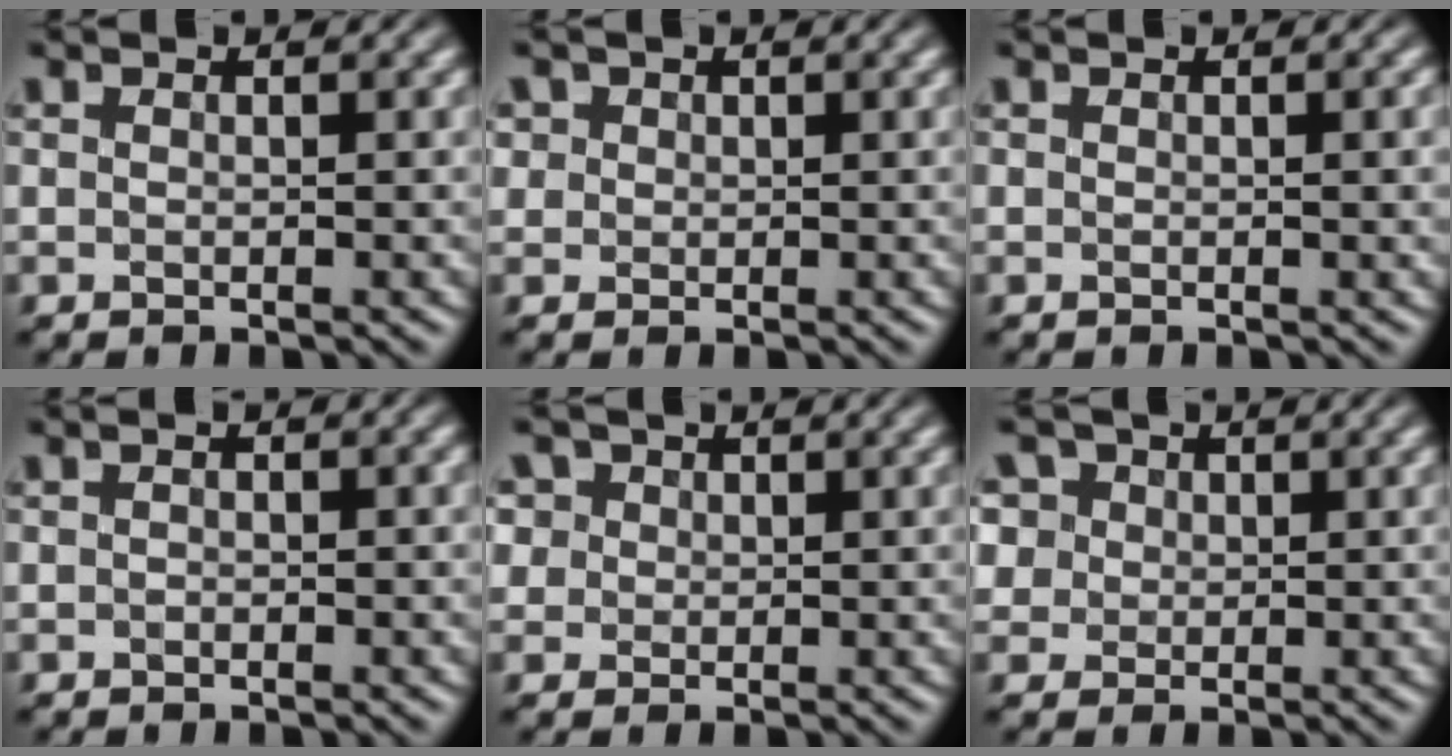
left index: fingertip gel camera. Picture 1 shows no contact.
{"total": 0.7, "force": [0.1, 0.4, -0.6], "torque": [-0.019, -0.006, 0.033]}
{"total": 0.7, "force": [0.1, 0.0, 0.7], "torque": [-0.019, 0.004, 0.006]}
{"total": 1.5, "force": [-1.3, -0.6, -0.3], "torque": [-0.022, -0.004, 0.001]}
{"total": 2.2, "force": [1.1, 1.9, 0.3], "torque": [-0.051, -0.002, 0.050]}
{"total": 3.4, "force": [1.6, 2.9, 1.0], "torque": [-0.083, -0.001, 0.061]}